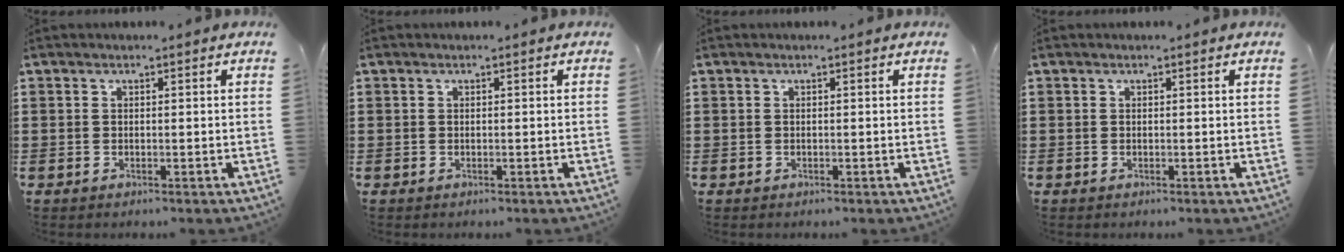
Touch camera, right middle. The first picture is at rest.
{"total": 0.0}
{"total": 0.0}
{"total": 0.0}